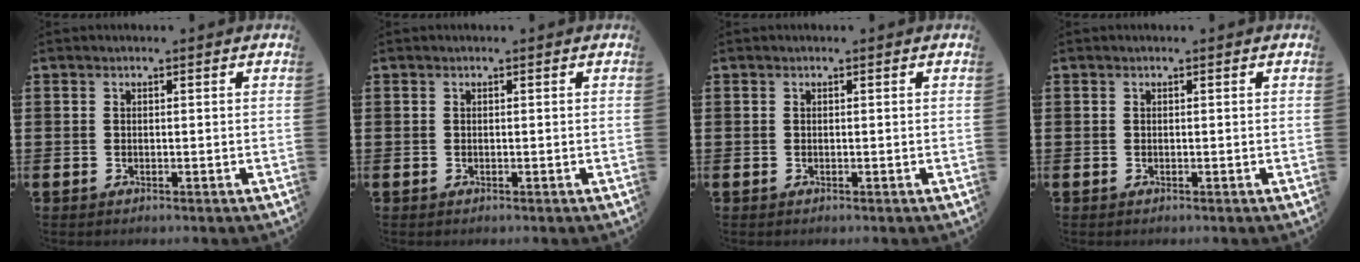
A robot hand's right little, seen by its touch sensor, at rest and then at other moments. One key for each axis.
{"total": 0.0}
{"total": 0.0}
{"total": 0.0}